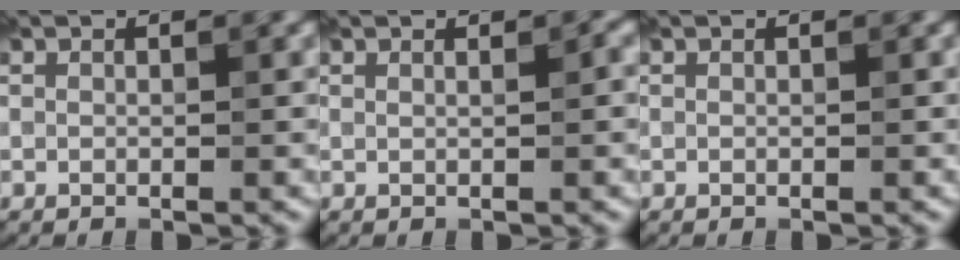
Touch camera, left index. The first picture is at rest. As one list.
[{"total": 0.8, "force": [0.5, 0.1, 0.6], "torque": [-0.007, 0.001, 0.008]}, {"total": 0.0}]